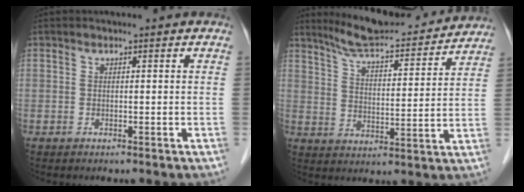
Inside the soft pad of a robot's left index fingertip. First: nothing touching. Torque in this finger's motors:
{"motor_torque": [0.95, -1.04, 0.08, 0.03]}